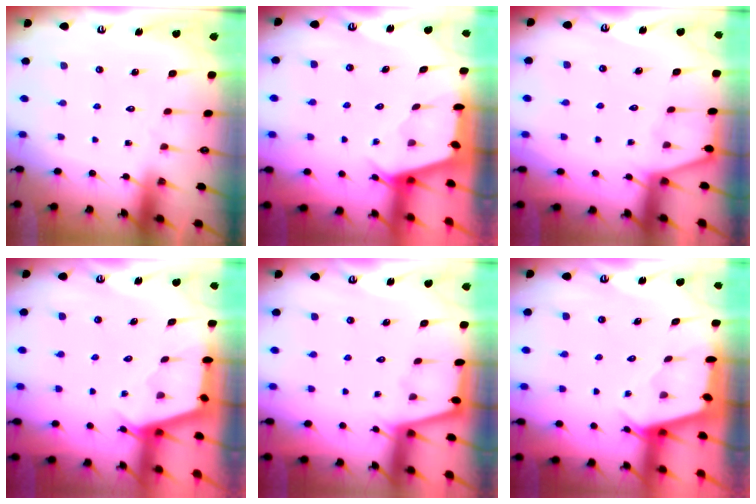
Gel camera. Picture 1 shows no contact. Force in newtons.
{"total": 2.6, "press": 2.5, "slide": 0.3}
{"total": 1.5, "press": 1.4, "slide": 0.2}
{"total": 2.4, "press": 2.4, "slide": 0.3}
{"total": 1.2, "press": 1.1, "slide": 0.3}
{"total": 2.4, "press": 2.4, "slide": 0.2}